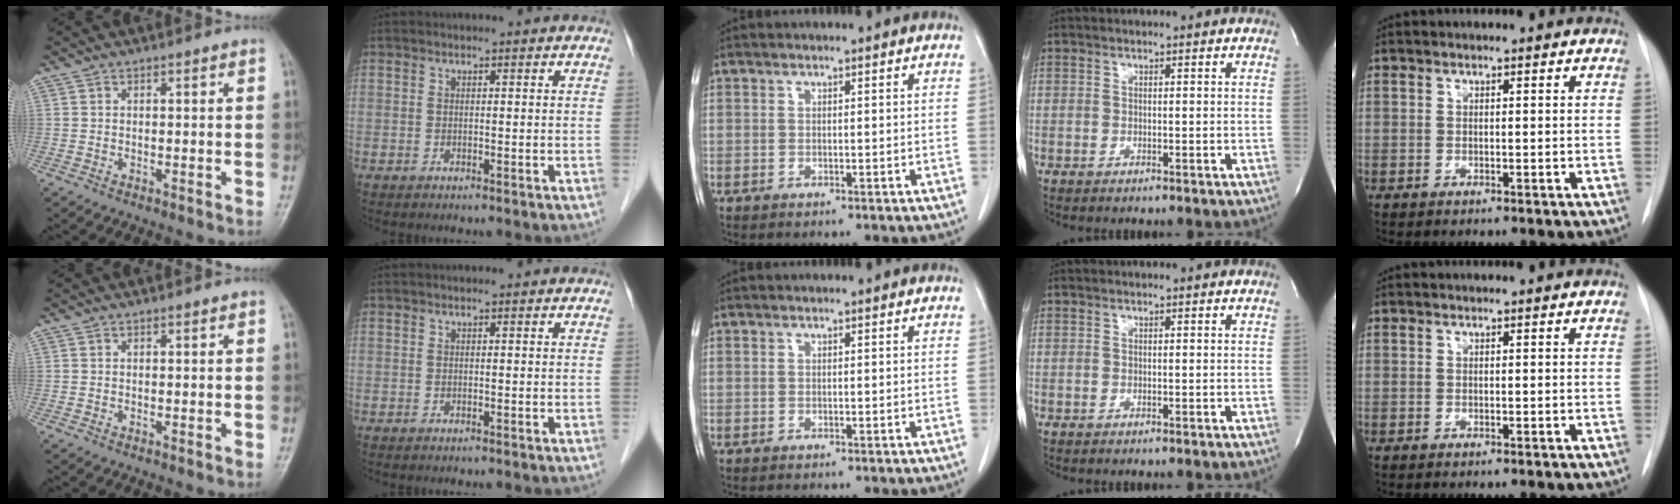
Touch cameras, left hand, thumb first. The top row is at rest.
{}